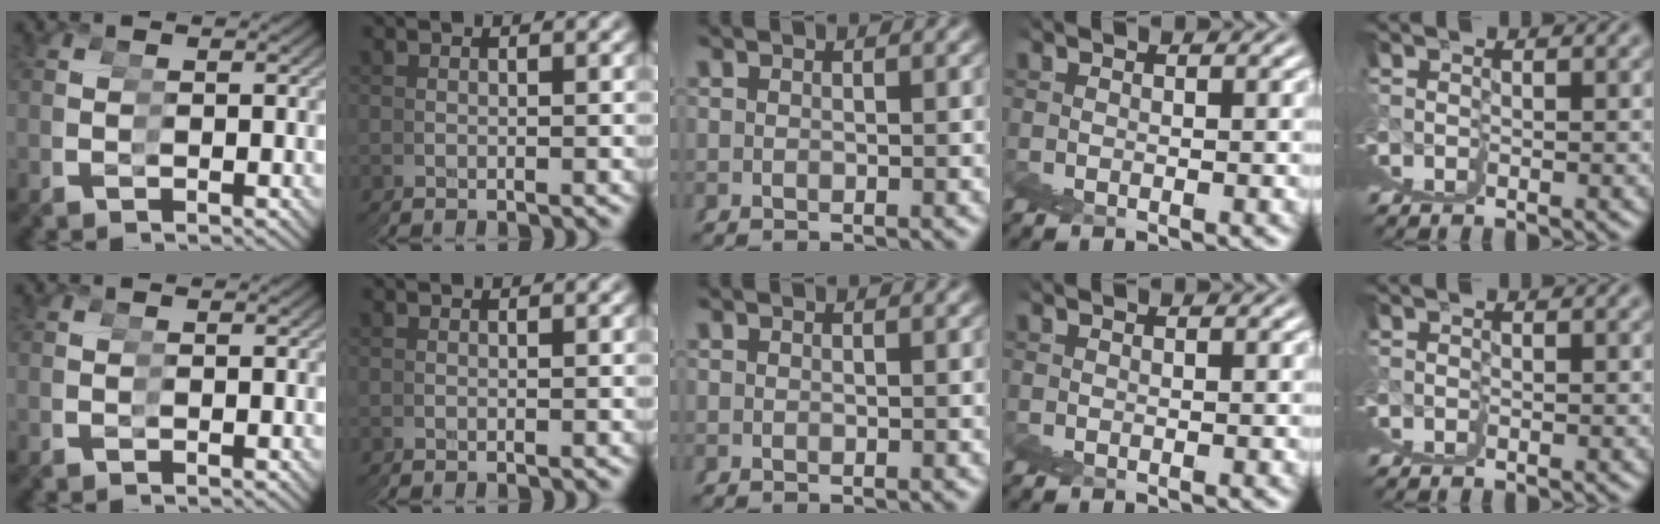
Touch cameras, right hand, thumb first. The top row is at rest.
{}